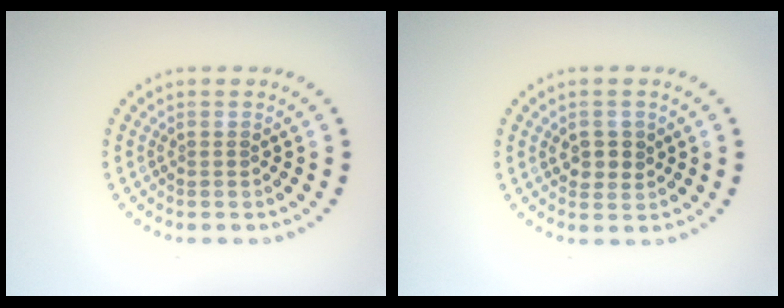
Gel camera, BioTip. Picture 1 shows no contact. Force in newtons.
{"total": 2.2, "press": 2.1, "slide": 0.5}